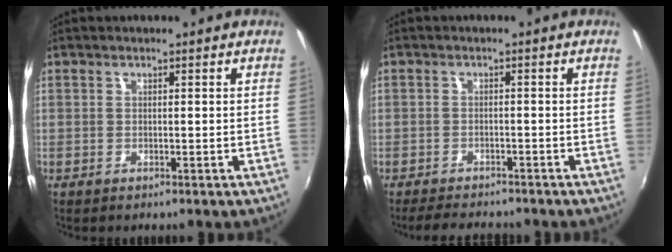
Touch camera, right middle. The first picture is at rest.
{"total": 5.5, "force": [-4.9, 2.0, 1.6], "torque": [-0.048, -0.002, -0.077]}